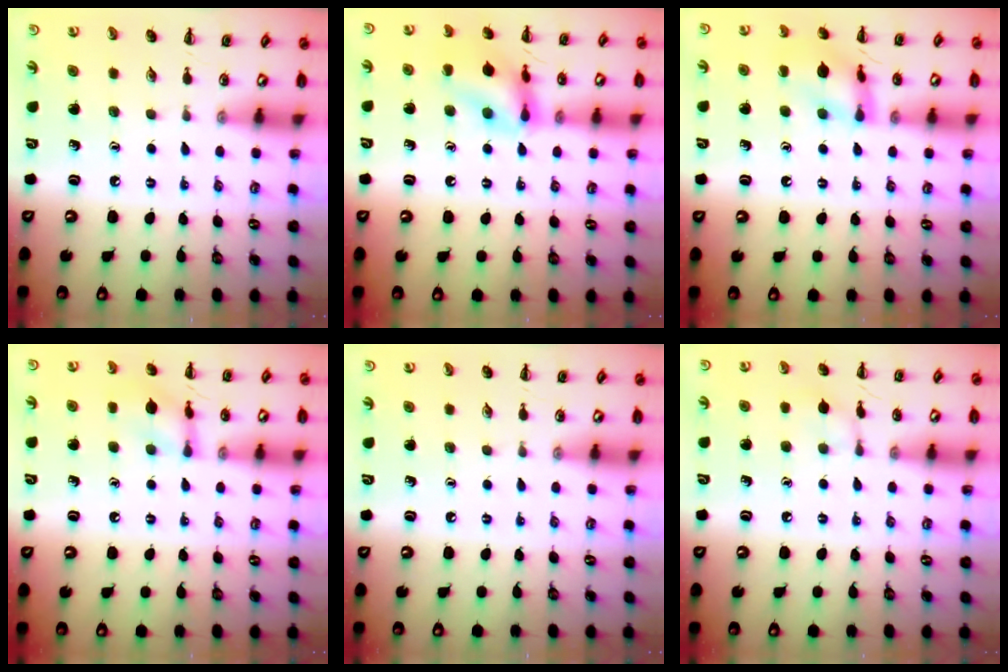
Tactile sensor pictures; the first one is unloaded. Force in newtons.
{"total": 14.2, "press": 14.1, "slide": 1.4}
{"total": 12.6, "press": 12.6, "slide": 0.4}
{"total": 8.7, "press": 8.7, "slide": 0.5}
{"total": 0.0}
{"total": 6.2, "press": 5.9, "slide": 1.9}